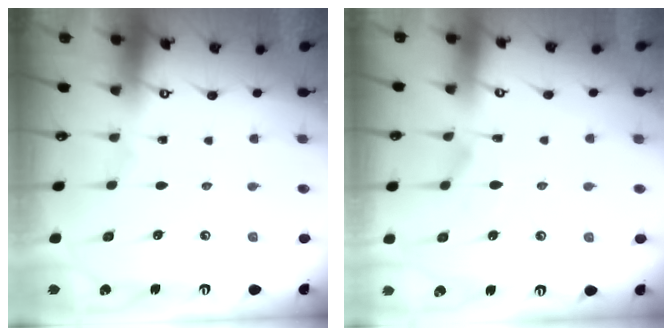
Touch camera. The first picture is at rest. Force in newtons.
{"total": 1.4, "press": 0.9, "slide": 1.1}